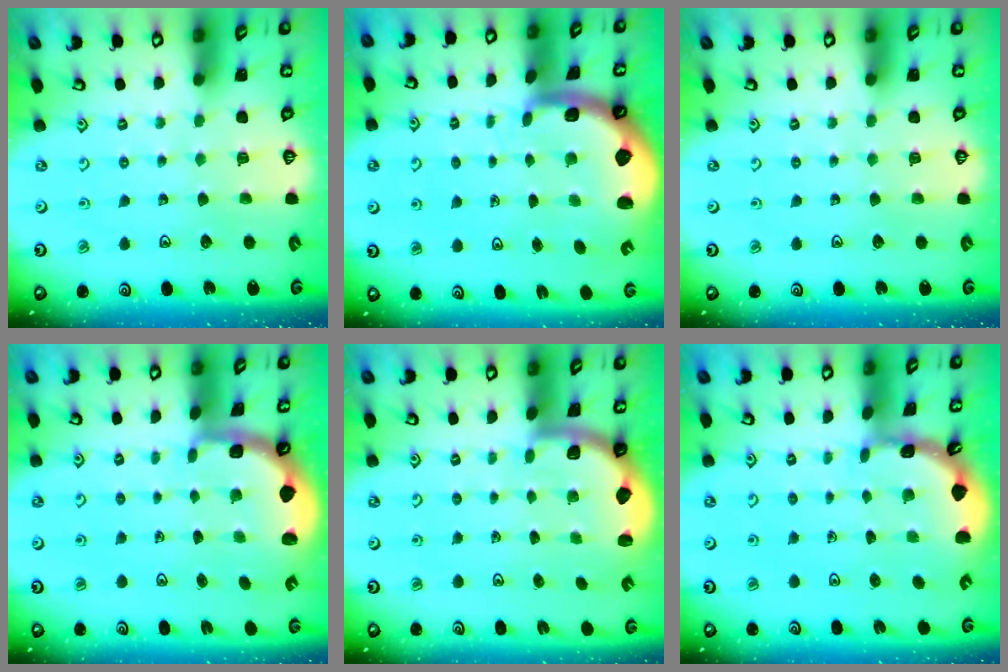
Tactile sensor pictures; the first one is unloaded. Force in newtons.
{"total": 3.9, "press": 3.0, "slide": 2.5}
{"total": 0.0}
{"total": 2.0, "press": 1.8, "slide": 0.9}
{"total": 1.9, "press": 1.8, "slide": 0.5}
{"total": 1.8, "press": 1.8, "slide": 0.1}